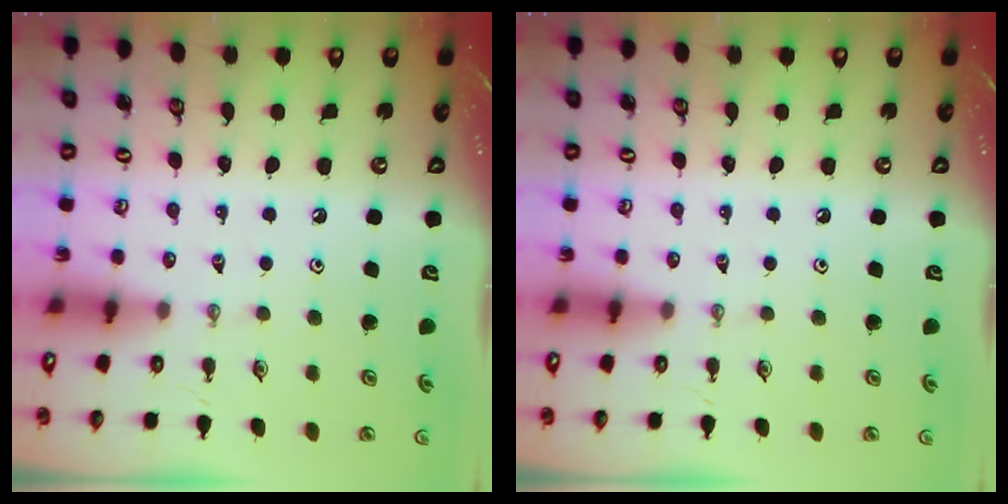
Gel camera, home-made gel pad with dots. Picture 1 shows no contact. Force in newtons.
{"total": 0.0}